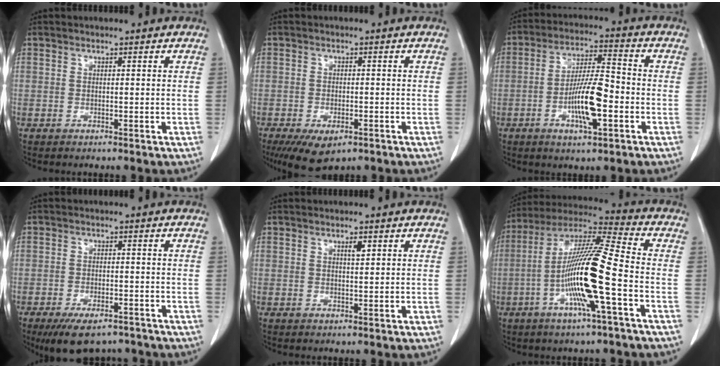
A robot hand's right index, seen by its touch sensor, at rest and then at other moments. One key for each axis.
{"total": 7.5, "fx": -4.6, "fy": 3.5, "fz": 4.8, "tx": -0.081, "ty": -0.011, "tz": -0.070}
{"total": 10.0, "fx": -3.1, "fy": 1.9, "fz": 9.3, "tx": -0.176, "ty": 0.002, "tz": -0.058}
{"total": 8.7, "fx": -6.8, "fy": 3.3, "fz": 4.2, "tx": -0.064, "ty": -0.004, "tz": -0.107}
{"total": 1.2, "fx": 0.6, "fy": 0.3, "fz": 1.0, "tx": -0.019, "ty": -0.001, "tz": 0.009}
{"total": 16.0, "fx": -4.2, "fy": -0.1, "fz": 15.5, "tx": -0.302, "ty": 0.000, "tz": -0.089}